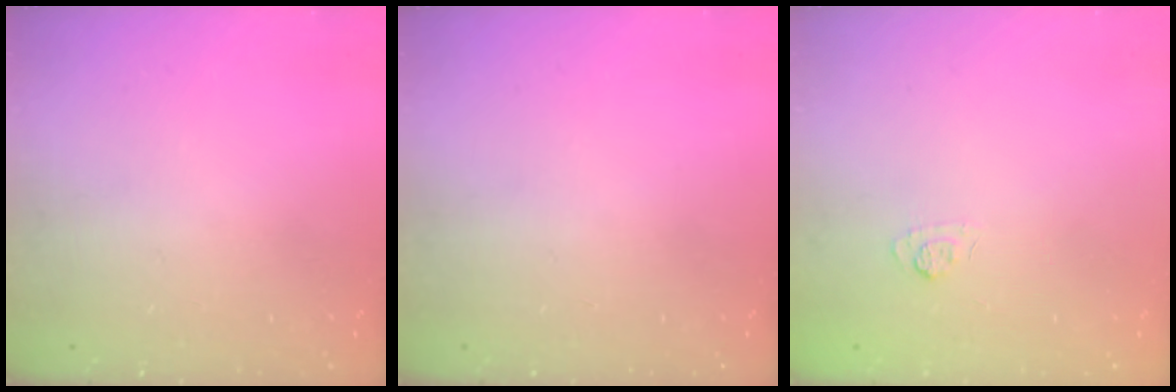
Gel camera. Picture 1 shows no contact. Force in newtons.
{"total": 0.0}
{"total": 2.2, "press": 1.8, "slide": 1.3}